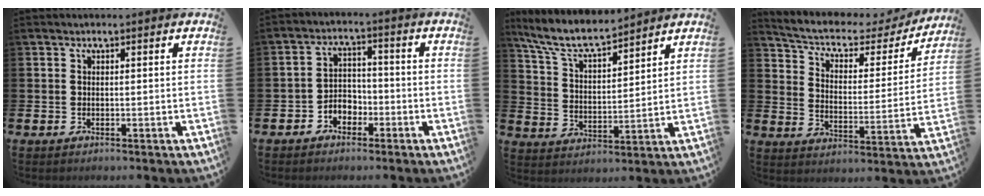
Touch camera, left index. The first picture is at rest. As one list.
[{"total": 3.0, "force": [-2.1, 2.1, 0.6], "torque": [-0.026, 0.003, -0.048]}, {"total": 7.6, "force": [6.9, 1.5, 2.8], "torque": [-0.086, -0.038, 0.122]}, {"total": 5.6, "force": [4.6, 2.3, 2.2], "torque": [-0.068, -0.037, 0.069]}]